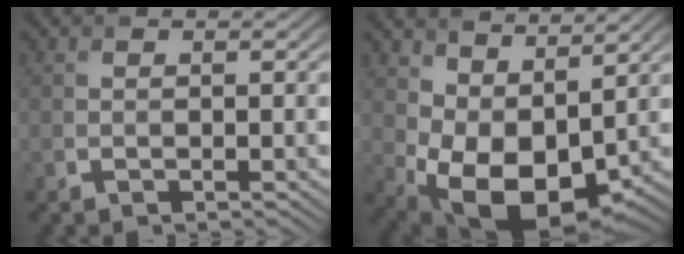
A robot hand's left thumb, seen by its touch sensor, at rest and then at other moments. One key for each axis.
{"total": 10.8, "fx": 1.8, "fy": 6.8, "fz": 8.2, "tx": -0.161, "ty": -0.025, "tz": 0.041}